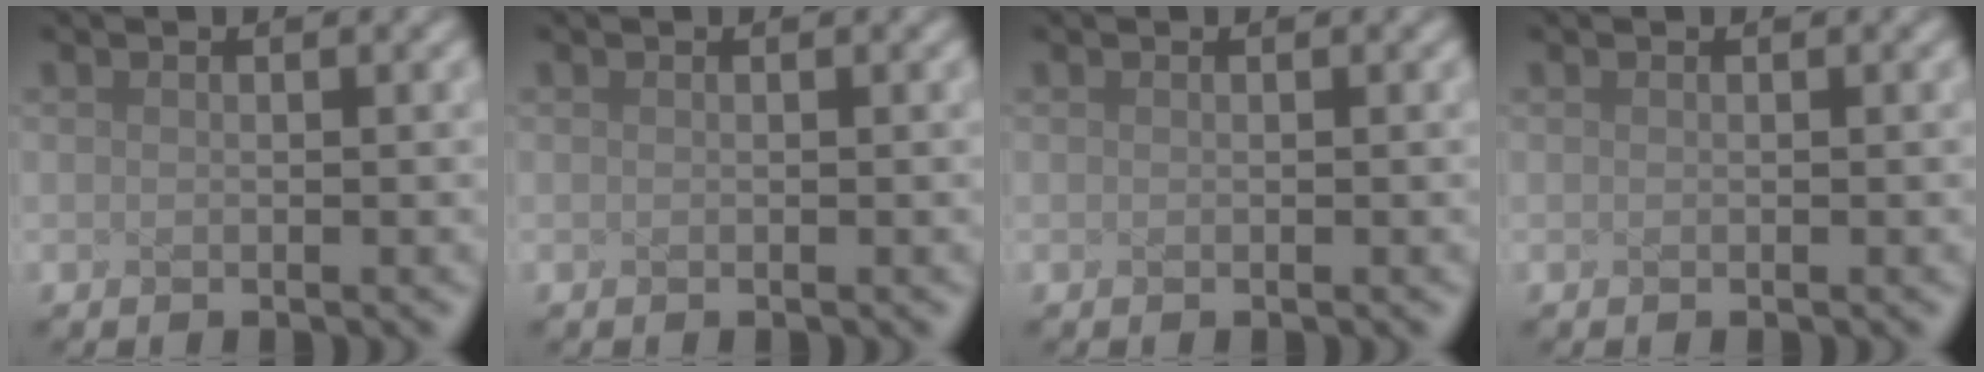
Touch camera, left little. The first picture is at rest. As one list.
[{"total": 0.0}, {"total": 0.0}, {"total": 0.0}]